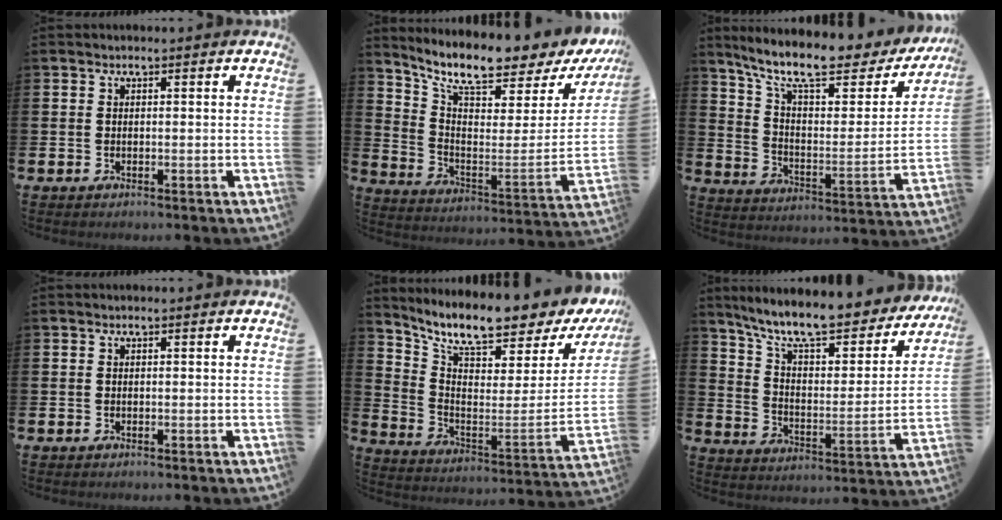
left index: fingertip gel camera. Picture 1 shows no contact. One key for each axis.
{"total": 8.7, "fx": 7.5, "fy": 1.4, "fz": 4.1, "tx": -0.105, "ty": -0.070, "tz": 0.123}
{"total": 11.7, "fx": 9.4, "fy": 3.1, "fz": 6.1, "tx": -0.145, "ty": -0.058, "tz": 0.159}
{"total": 0.0}
{"total": 8.6, "fx": 7.5, "fy": 1.2, "fz": 4.0, "tx": -0.105, "ty": -0.071, "tz": 0.121}
{"total": 10.5, "fx": 9.1, "fy": 2.5, "fz": 4.6, "tx": -0.117, "ty": -0.065, "tz": 0.153}